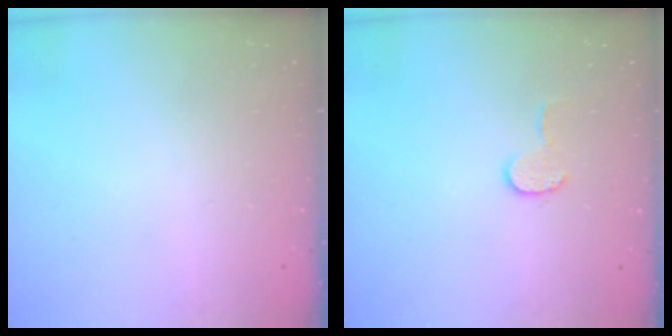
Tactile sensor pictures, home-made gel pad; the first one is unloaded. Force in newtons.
{"total": 6.4, "press": 6.4, "slide": 0.6}